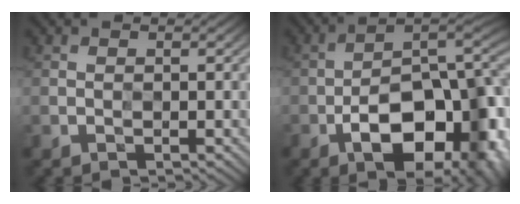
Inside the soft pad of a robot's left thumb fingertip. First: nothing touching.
{"total": 15.9, "force": [-6.6, 7.9, 12.1], "torque": [-0.157, -0.010, -0.099]}